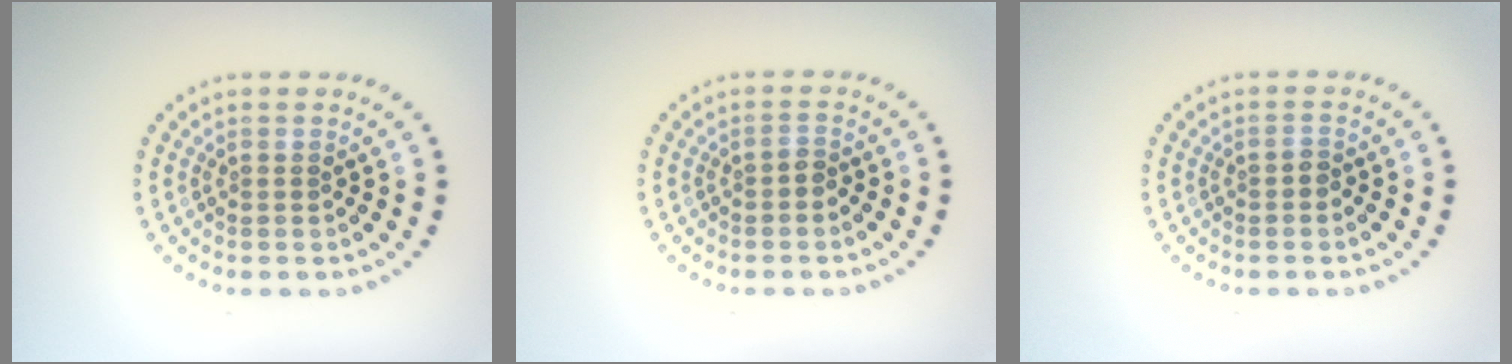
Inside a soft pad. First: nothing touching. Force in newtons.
{"total": 0.9, "press": 0.8, "slide": 0.5}
{"total": 0.7, "press": 0.7, "slide": 0.3}